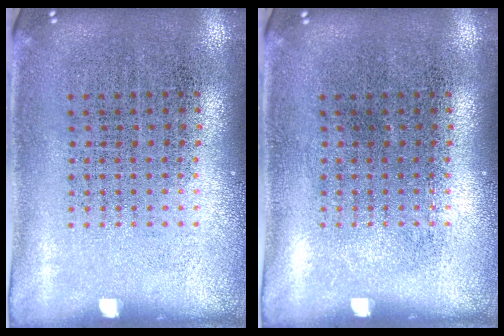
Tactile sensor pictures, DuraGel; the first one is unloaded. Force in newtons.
{"total": 0.0}